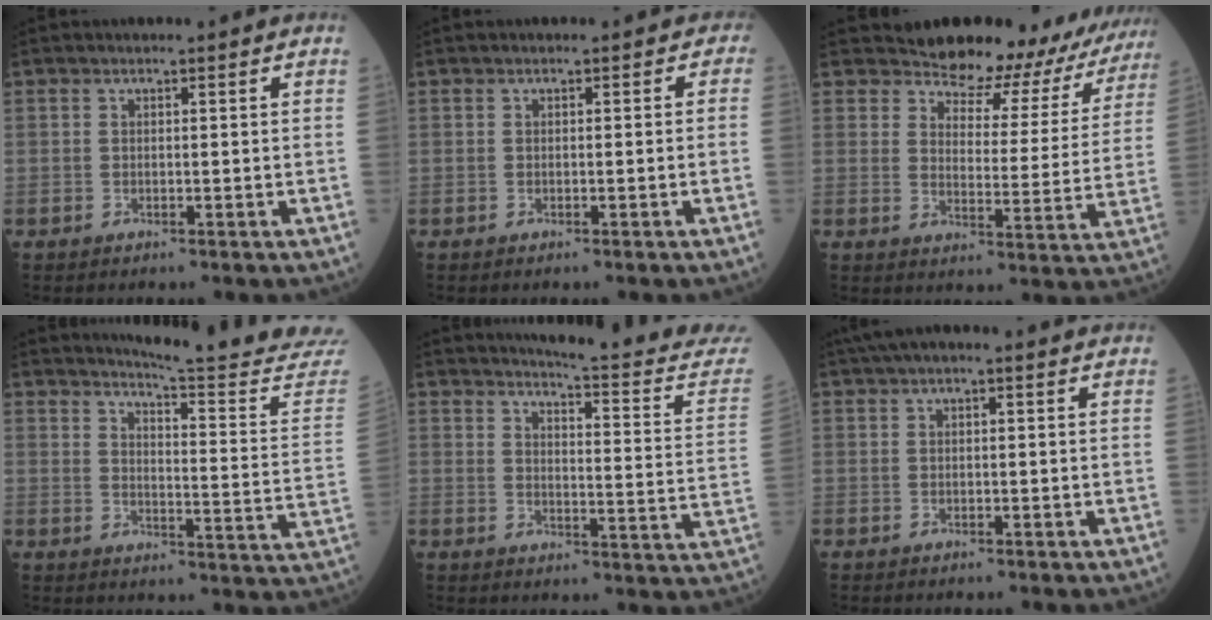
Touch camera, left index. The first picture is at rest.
{"total": 0.6, "force": [-0.3, 0.4, 0.1], "torque": [0.008, 0.006, -0.012]}
{"total": 16.0, "force": [14.9, 5.6, 2.2], "torque": [0.002, -0.042, 0.149]}
{"total": 19.7, "force": [19.1, -1.2, 4.5], "torque": [-0.060, -0.143, 0.216]}
{"total": 17.3, "force": [16.7, 0.2, 4.7], "torque": [-0.053, -0.105, 0.176]}
{"total": 4.1, "force": [2.6, 1.2, 3.0], "torque": [-0.056, 0.040, 0.039]}